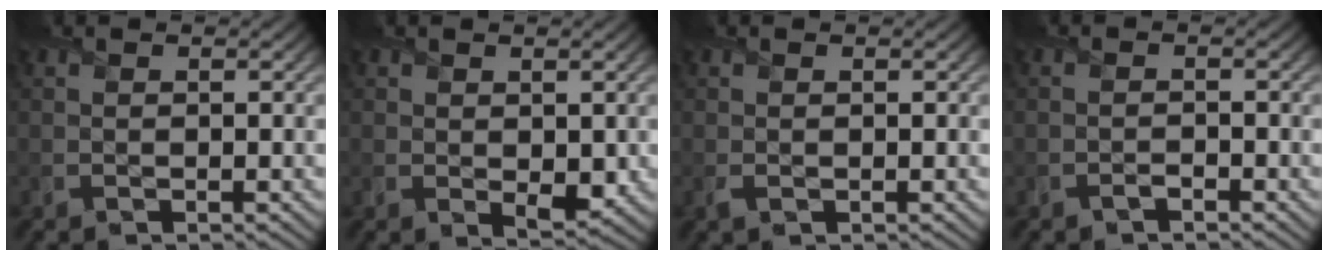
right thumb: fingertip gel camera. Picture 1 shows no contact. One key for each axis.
{"total": 2.5, "fx": 0.2, "fy": 1.4, "fz": 2.0, "tx": -0.037, "ty": -0.010, "tz": 0.009}
{"total": 0.5, "fx": 0.0, "fy": 0.1, "fz": 0.5, "tx": -0.012, "ty": 0.001, "tz": 0.001}
{"total": 0.8, "fx": -0.7, "fy": 0.2, "fz": 0.5, "tx": -0.010, "ty": 0.004, "tz": -0.012}